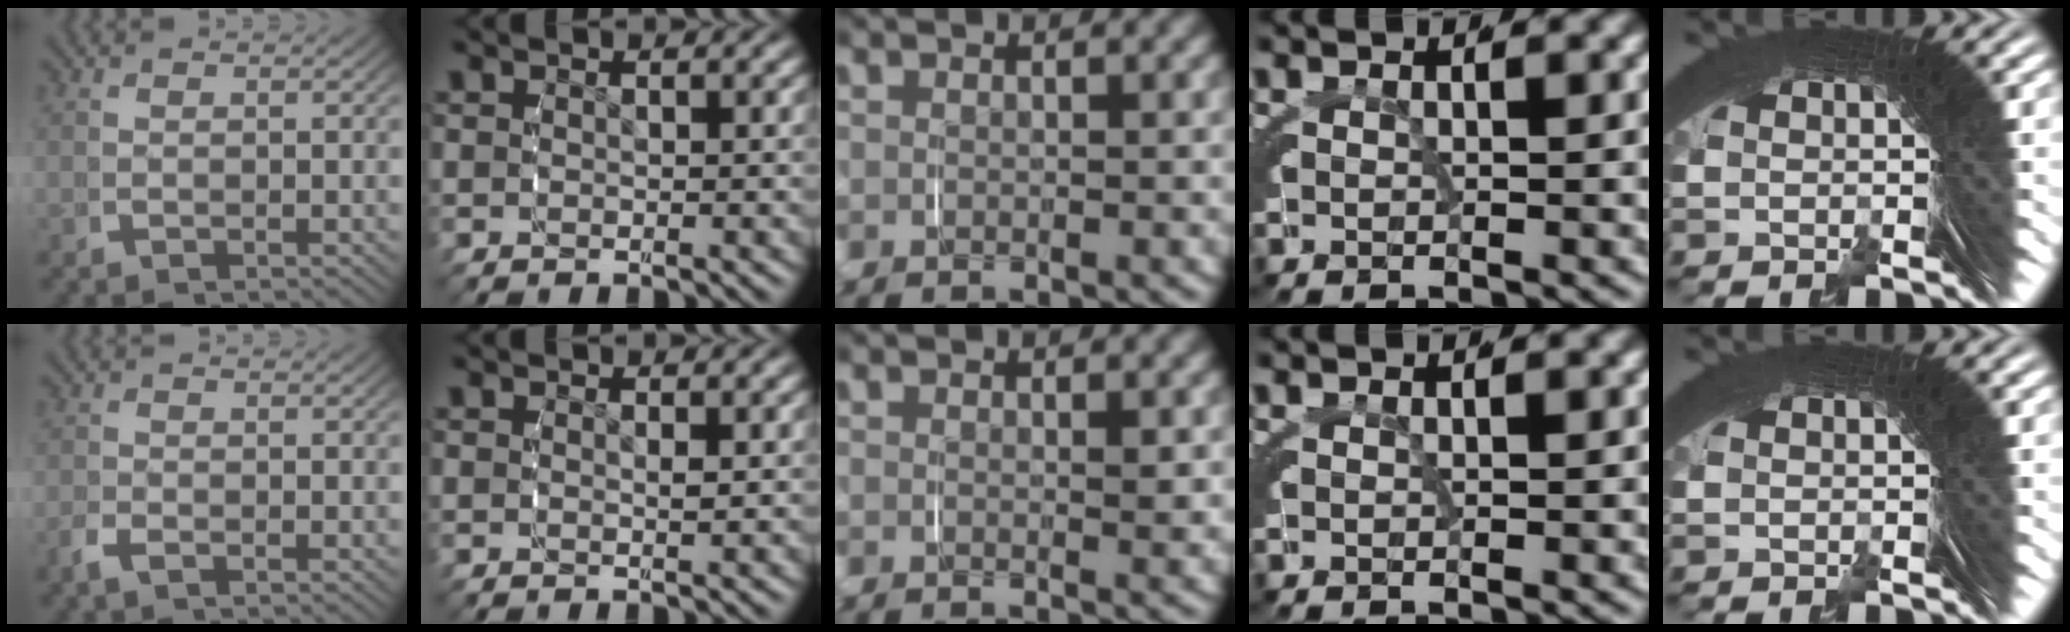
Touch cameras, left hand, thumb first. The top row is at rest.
{"thumb": {"total": 1.1, "force": [-0.9, 0.4, 0.6], "torque": [-0.016, -0.001, -0.021]}, "index": {"total": 0.5, "force": [0.2, -0.4, 0.3], "torque": [-0.012, -0.006, 0.005]}, "middle": {"total": 0.6, "force": [0.3, 0.0, 0.5], "torque": [-0.005, -0.005, 0.005]}}